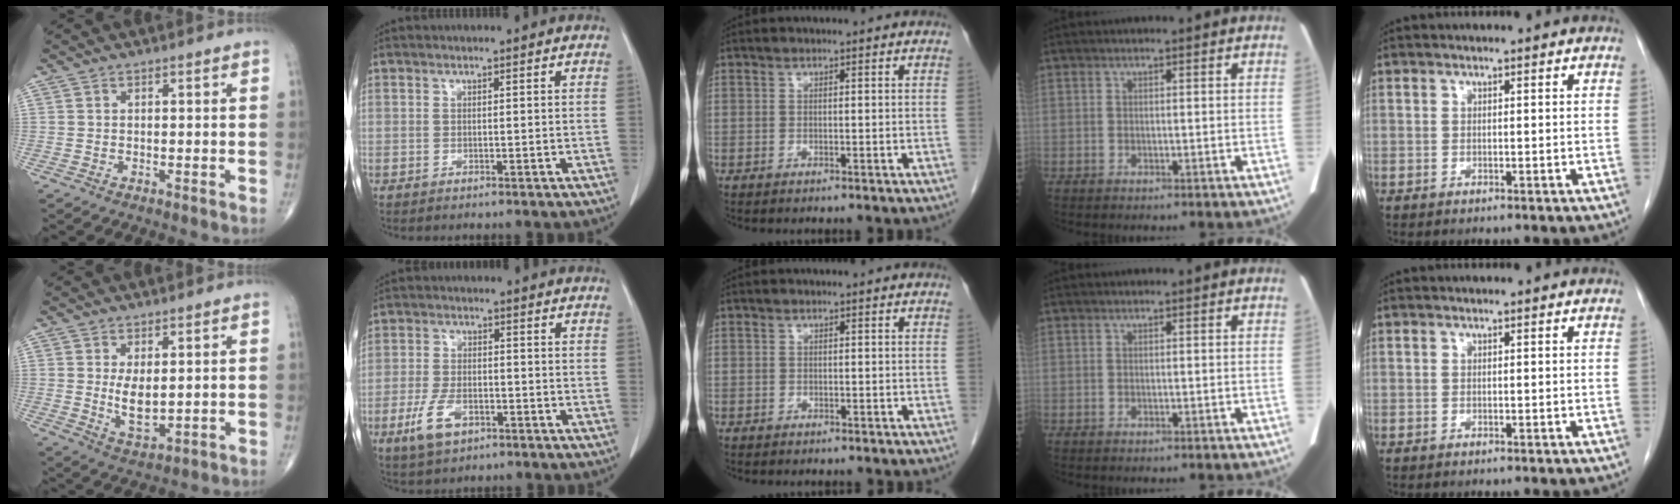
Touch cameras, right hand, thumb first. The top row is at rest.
{"thumb": {"total": 5.8, "force": [0.7, 2.8, 5.0], "torque": [-0.078, -0.019, 0.023]}, "index": {"total": 6.2, "force": [-3.1, 3.0, 4.5], "torque": [-0.099, -0.005, -0.055]}, "middle": {"total": 0.7, "force": [-0.5, 0.5, 0.0], "torque": [-0.008, 0.003, -0.010]}}